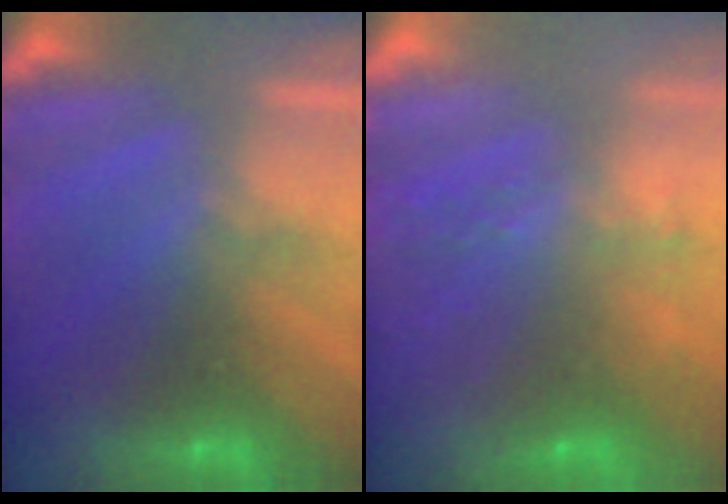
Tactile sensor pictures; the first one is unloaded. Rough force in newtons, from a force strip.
{"total": 10.8}